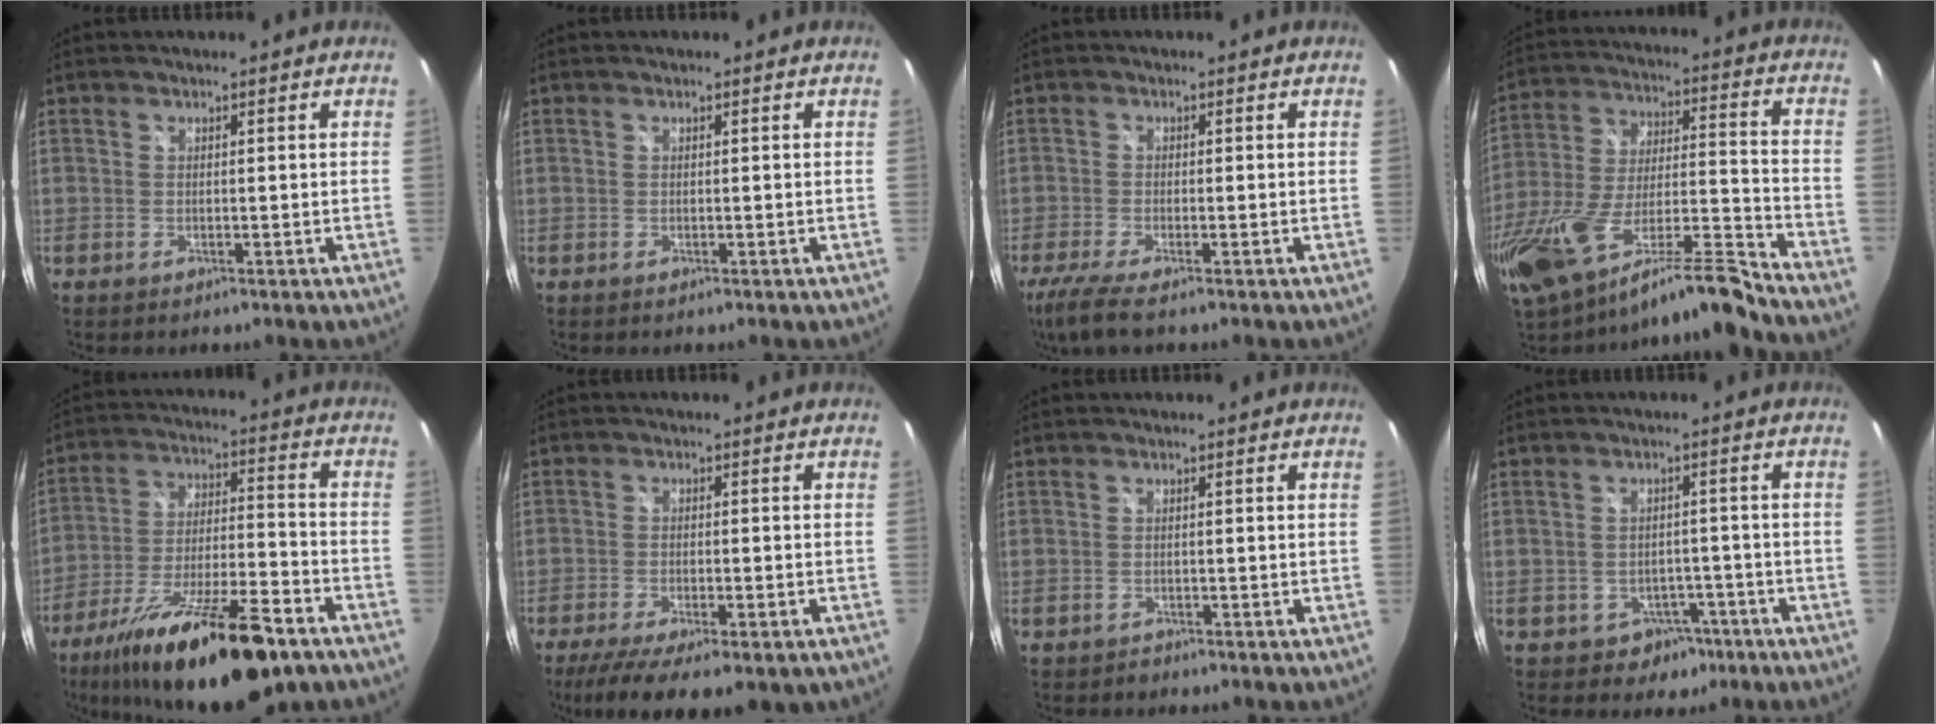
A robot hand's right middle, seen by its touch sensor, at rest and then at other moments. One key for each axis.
{"total": 0.0}
{"total": 6.3, "fx": -4.5, "fy": 0.4, "fz": 4.4, "tx": -0.102, "ty": -0.028, "tz": -0.084}
{"total": 21.5, "fx": -17.0, "fy": 1.7, "fz": 13.0, "tx": -0.249, "ty": -0.048, "tz": -0.294}
{"total": 24.6, "fx": -16.9, "fy": 6.0, "fz": 16.8, "tx": -0.303, "ty": -0.043, "tz": -0.269}
{"total": 13.1, "fx": -8.8, "fy": 4.0, "fz": 8.8, "tx": -0.176, "ty": -0.051, "tz": -0.132}
{"total": 0.8, "fx": -0.7, "fy": 0.4, "fz": -0.1, "tx": 0.000, "ty": 0.001, "tz": -0.011}
{"total": 5.0, "fx": -3.2, "fy": 3.8, "fz": 0.7, "tx": -0.017, "ty": 0.021, "tz": -0.034}